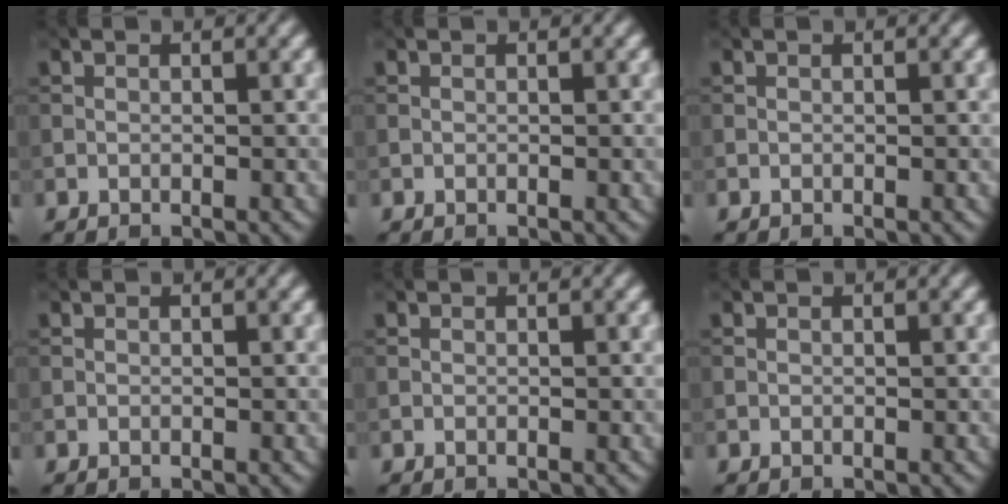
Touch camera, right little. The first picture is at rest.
{"total": 0.0}
{"total": 0.0}
{"total": 0.0}
{"total": 0.0}
{"total": 0.0}